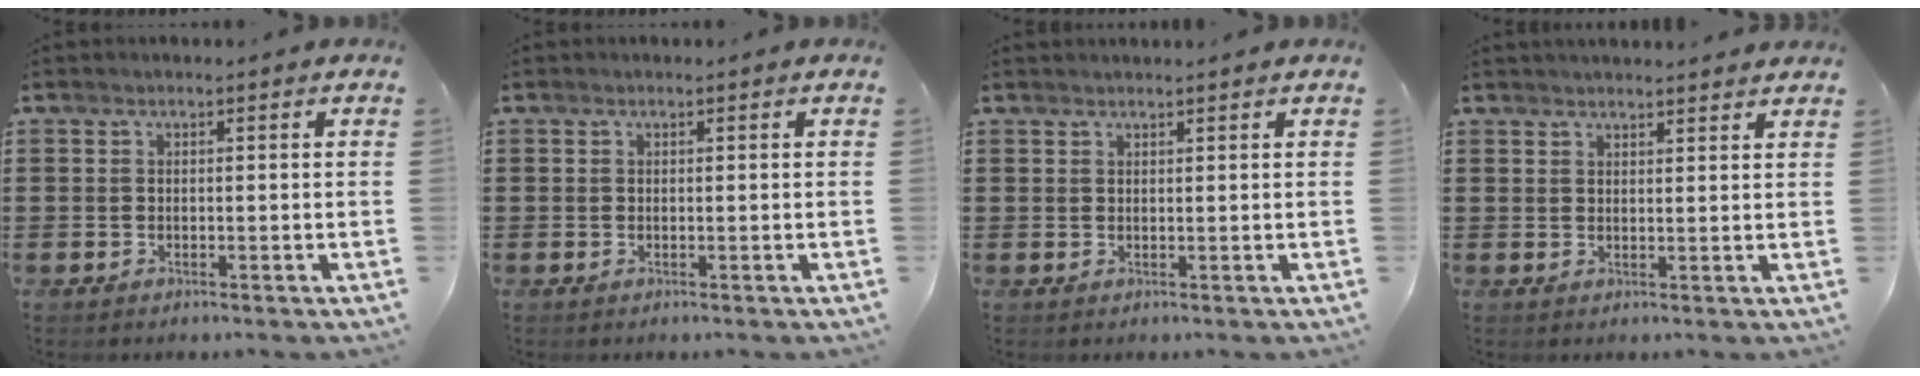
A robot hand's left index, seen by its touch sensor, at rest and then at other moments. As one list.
[{"total": 0.0}, {"total": 0.8, "force": [0.8, -0.1, 0.2], "torque": [-0.004, -0.002, 0.017]}, {"total": 1.9, "force": [1.9, -0.1, 0.1], "torque": [-0.006, -0.001, 0.038]}]